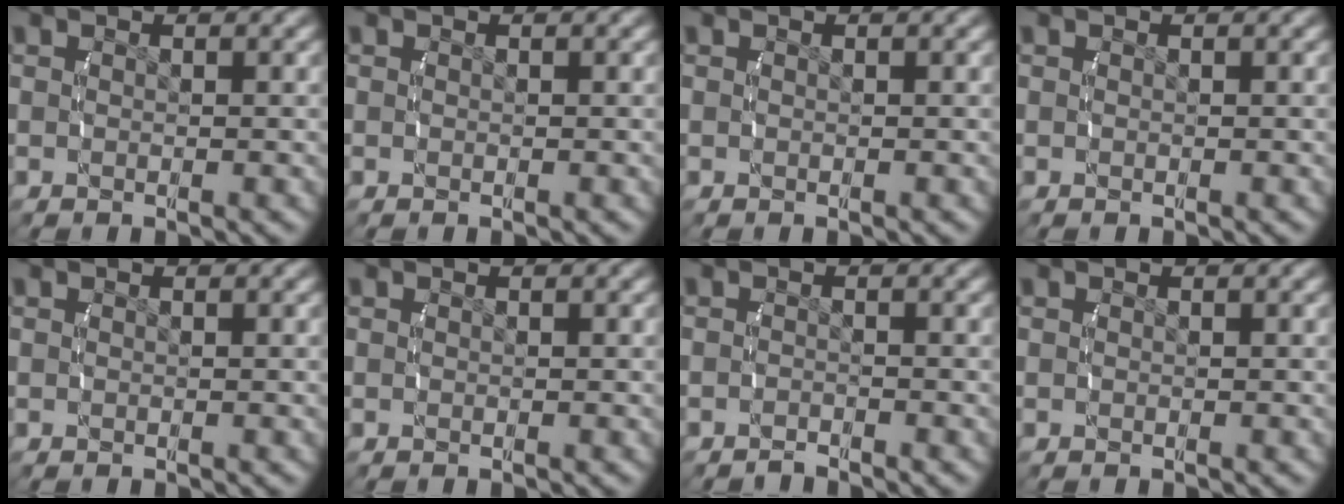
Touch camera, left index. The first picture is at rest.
{"total": 0.0}
{"total": 0.0}
{"total": 0.0}
{"total": 0.0}
{"total": 0.0}
{"total": 1.1, "force": [-1.1, -0.2, -0.2], "torque": [-0.003, -0.004, -0.020]}
{"total": 0.0}